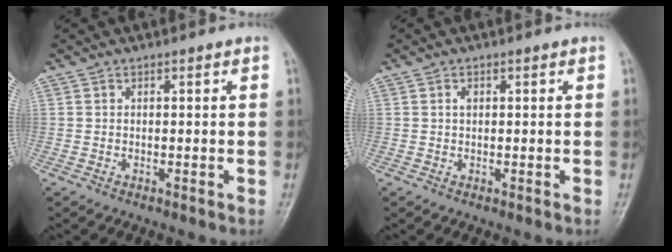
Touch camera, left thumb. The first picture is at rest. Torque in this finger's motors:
{"motor_torque": [0.42, -0.06, 0.13, -0.31, 0.00]}